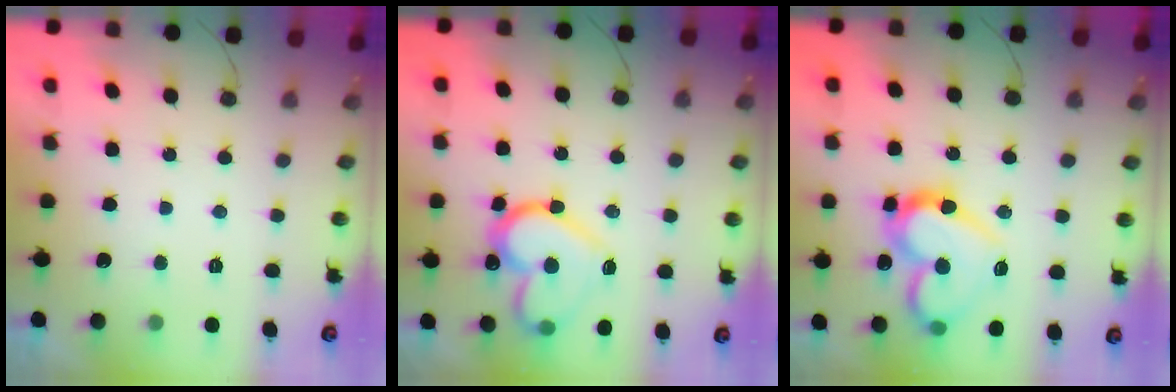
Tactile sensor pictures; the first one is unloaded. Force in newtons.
{"total": 18.5, "press": 18.5, "slide": 1.2}
{"total": 17.5, "press": 17.4, "slide": 1.5}